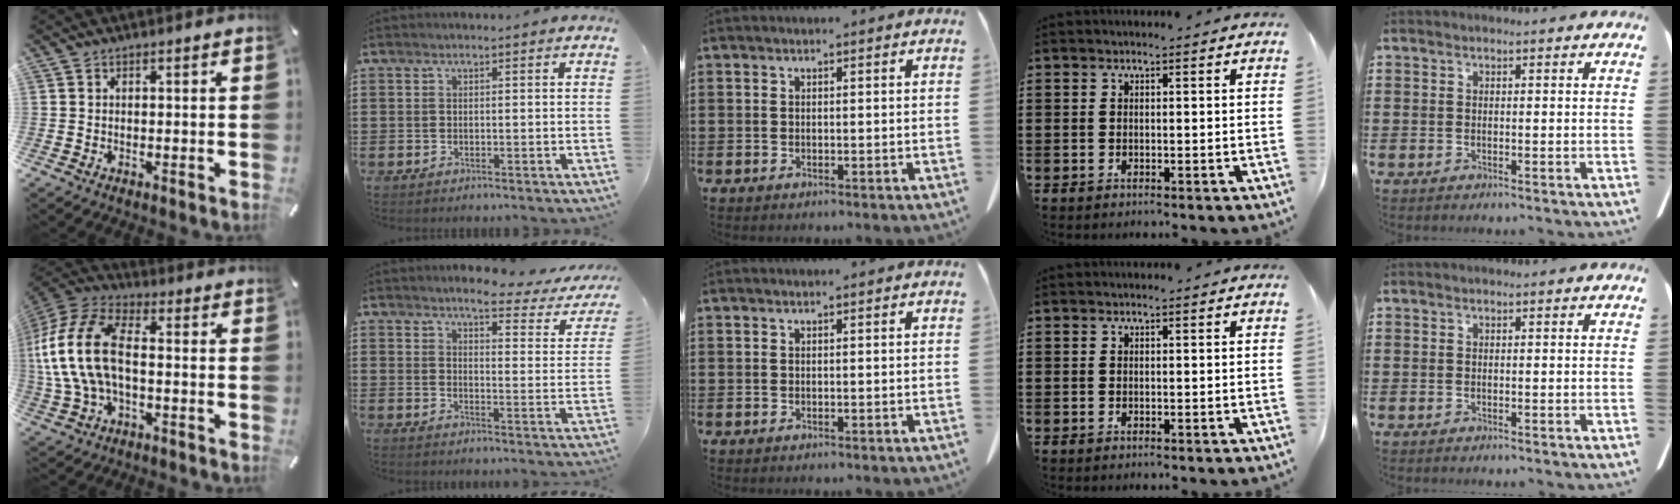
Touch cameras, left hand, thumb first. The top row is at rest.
{"thumb": {"total": 17.5, "force": [-1.1, 10.6, 14.0], "torque": [-0.300, 0.008, -0.020]}, "index": {"total": 4.1, "force": [3.6, 0.2, 2.0], "torque": [-0.041, -0.026, 0.054]}}